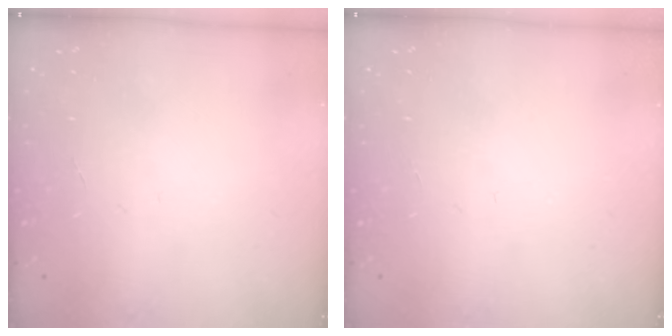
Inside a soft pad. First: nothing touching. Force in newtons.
{"total": 0.0}